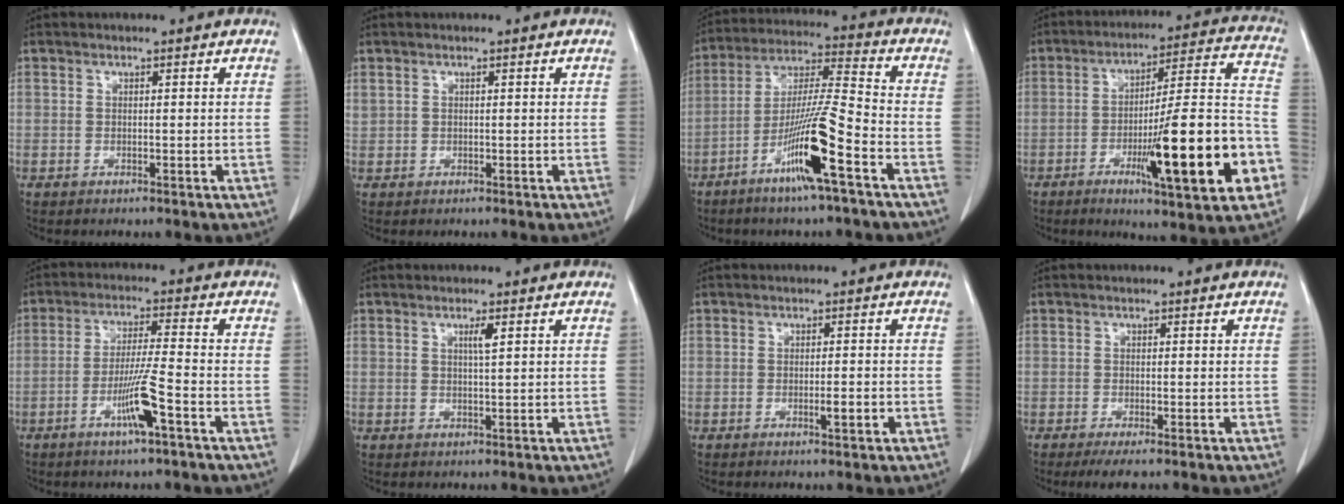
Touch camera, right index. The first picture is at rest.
{"total": 0.6, "force": [0.4, 0.3, 0.2], "torque": [-0.008, 0.014, 0.014]}
{"total": 13.0, "force": [-6.4, -0.6, 11.3], "torque": [-0.220, -0.011, -0.122]}
{"total": 21.5, "force": [-7.6, 1.9, 20.0], "torque": [-0.265, 0.002, -0.109]}
{"total": 7.1, "force": [-3.2, -0.6, 6.2], "torque": [-0.123, -0.008, -0.061]}
{"total": 1.7, "force": [0.7, -0.1, 1.5], "torque": [-0.029, -0.002, 0.012]}
{"total": 2.0, "force": [-0.7, 0.3, 1.8], "torque": [-0.032, -0.002, -0.009]}
{"total": 2.7, "force": [-2.0, 0.1, 1.9], "torque": [-0.031, -0.009, -0.035]}